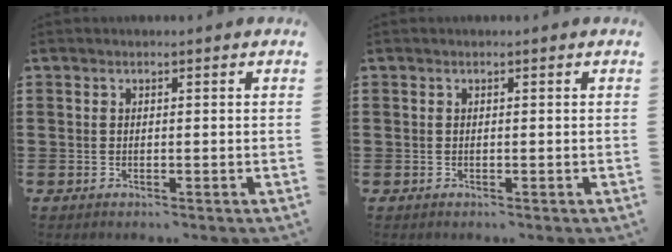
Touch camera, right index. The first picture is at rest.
{"total": 0.0}